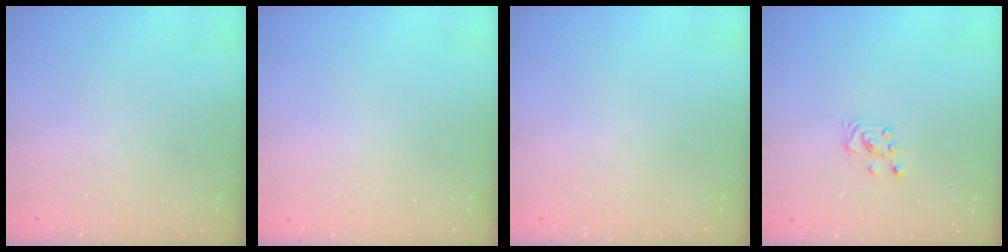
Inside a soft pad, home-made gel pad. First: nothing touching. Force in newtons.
{"total": 0.0}
{"total": 0.0}
{"total": 2.0, "press": 2.0, "slide": 0.2}